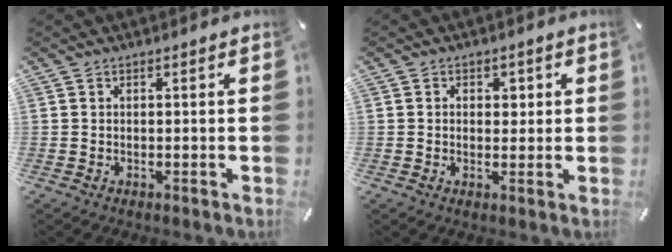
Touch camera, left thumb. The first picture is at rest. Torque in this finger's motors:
{"motor_torque": [-0.12, -0.10, -0.01, -0.08, -0.01]}